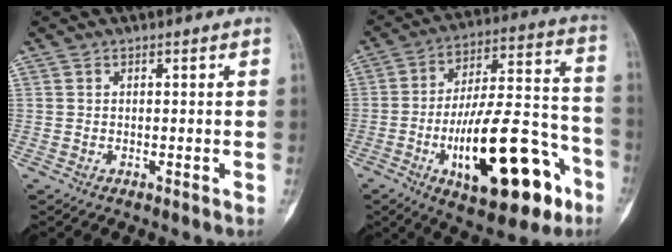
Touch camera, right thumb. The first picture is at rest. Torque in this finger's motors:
{"motor_torque": [2.25, 2.75, 2.10, -0.67, 0.27]}